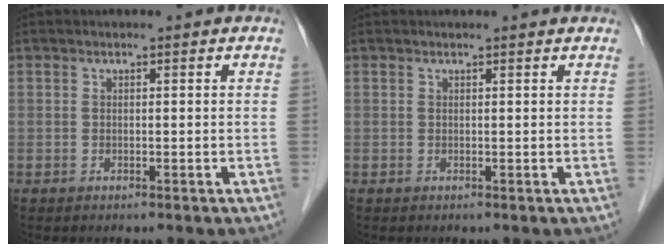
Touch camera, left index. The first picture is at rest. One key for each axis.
{"total": 1.8, "fx": 1.7, "fy": 0.0, "fz": 0.4, "tx": -0.011, "ty": 0.008, "tz": 0.018}